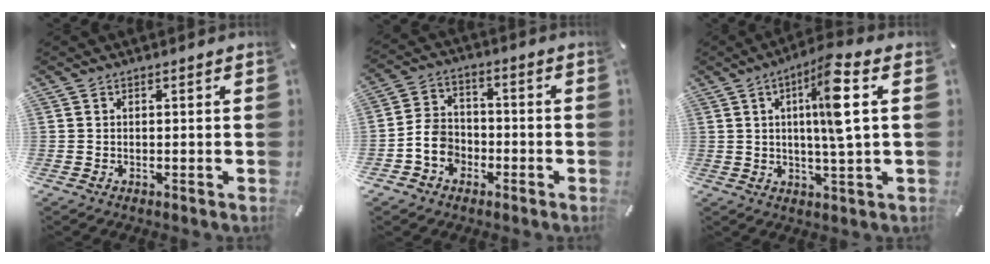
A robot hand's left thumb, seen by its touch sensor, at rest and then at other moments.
{"total": 8.2, "force": [-2.9, 6.9, 3.3], "torque": [-0.085, 0.024, -0.052]}
{"total": 11.2, "force": [2.8, 1.0, 10.9], "torque": [-0.190, 0.001, 0.039]}